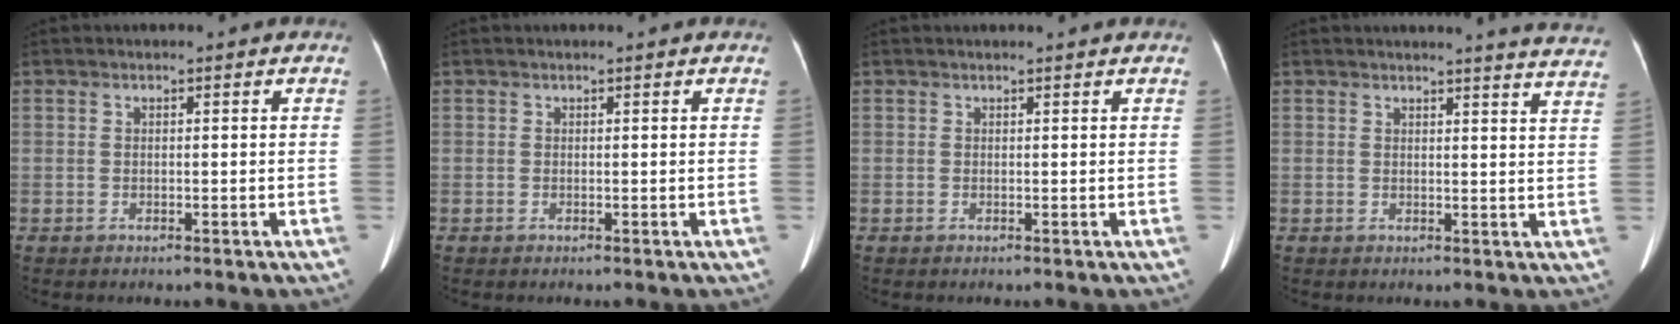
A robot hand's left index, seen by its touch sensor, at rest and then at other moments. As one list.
[{"total": 0.0}, {"total": 1.1, "force": [1.1, -0.2, 0.3], "torque": [-0.010, 0.004, 0.015]}, {"total": 12.1, "force": [11.8, -0.4, 2.8], "torque": [-0.019, -0.073, 0.101]}]